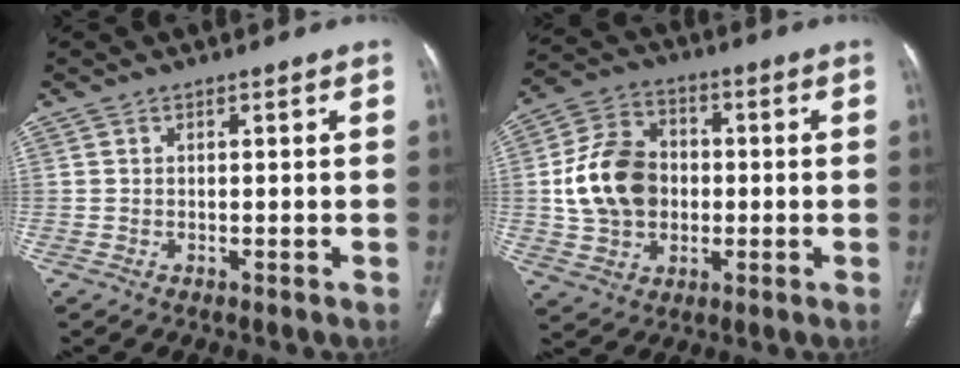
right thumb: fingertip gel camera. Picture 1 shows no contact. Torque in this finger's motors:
{"motor_torque": [1.02, 1.01, 0.56, -0.42, 0.14]}